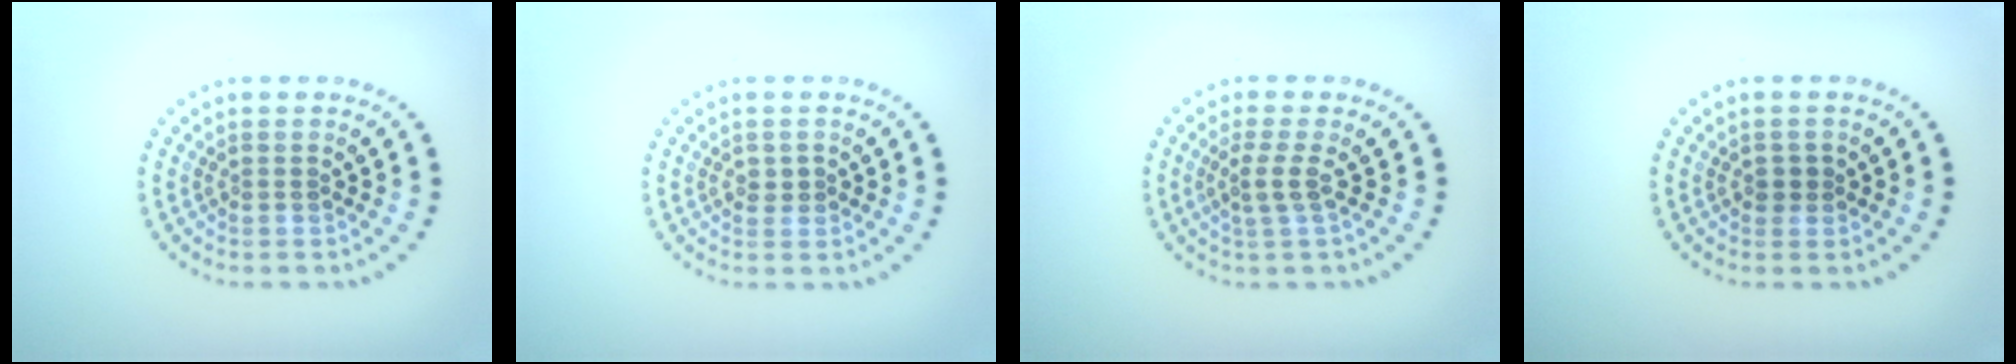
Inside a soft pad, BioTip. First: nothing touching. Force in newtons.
{"total": 1.1, "press": 1.1, "slide": 0.2}
{"total": 1.8, "press": 1.4, "slide": 1.1}
{"total": 1.2, "press": 1.0, "slide": 0.6}